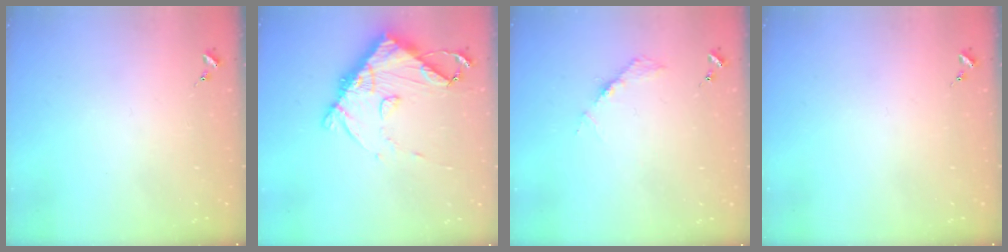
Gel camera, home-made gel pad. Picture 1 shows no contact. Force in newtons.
{"total": 13.5, "press": 13.4, "slide": 1.5}
{"total": 3.6, "press": 3.6, "slide": 0.5}
{"total": 0.0}